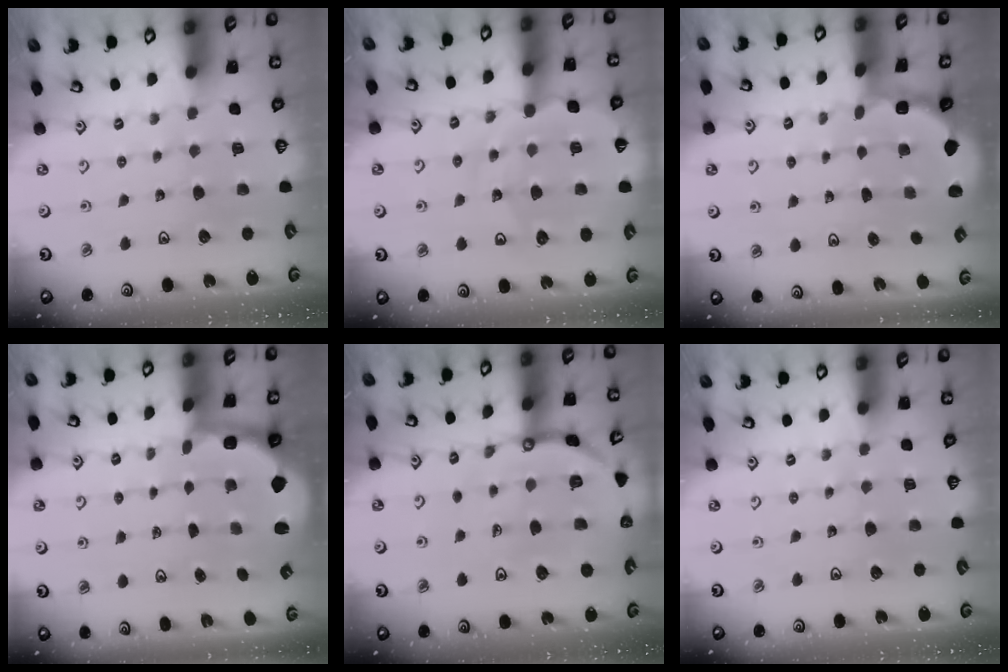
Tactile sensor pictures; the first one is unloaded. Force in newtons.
{"total": 11.7, "press": 11.2, "slide": 3.1}
{"total": 1.8, "press": 1.6, "slide": 0.7}
{"total": 2.3, "press": 1.3, "slide": 1.8}
{"total": 11.4, "press": 11.3, "slide": 1.5}
{"total": 0.0}